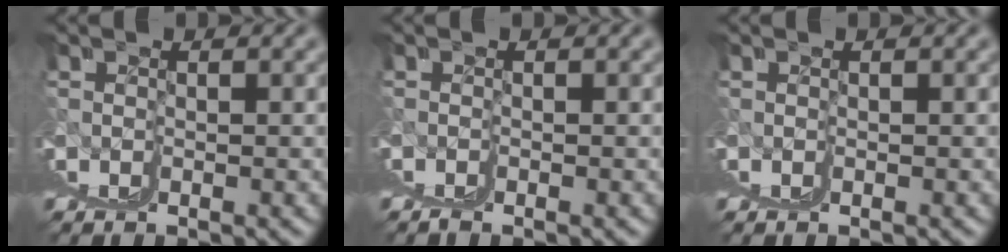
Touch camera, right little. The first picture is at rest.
{"total": 0.6, "force": [0.2, -0.5, 0.2], "torque": [0.000, 0.002, 0.005]}
{"total": 0.0}